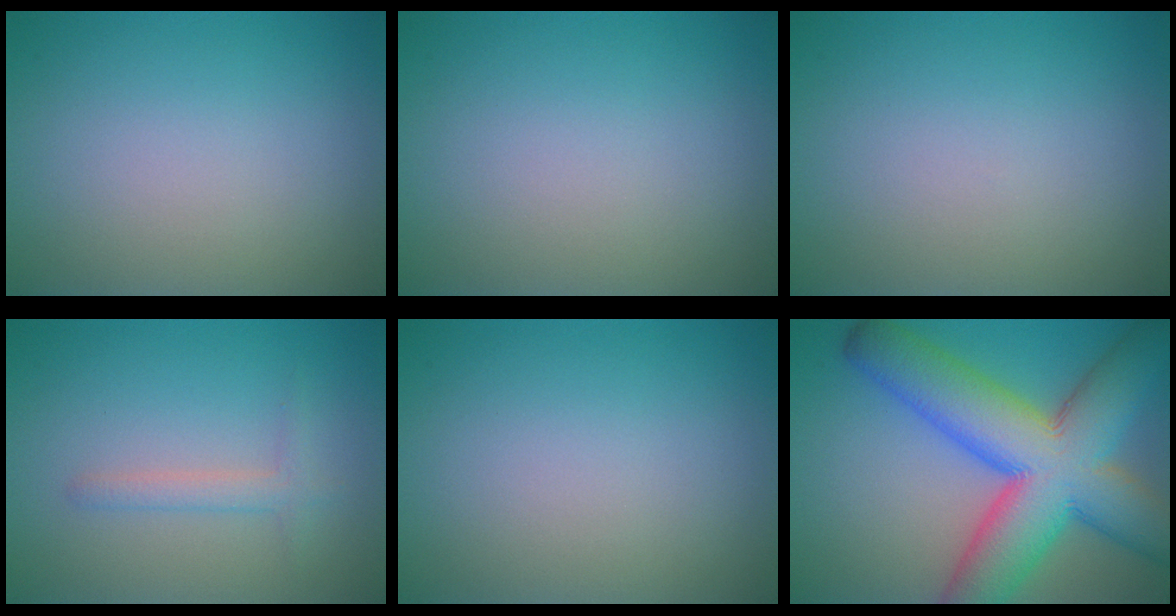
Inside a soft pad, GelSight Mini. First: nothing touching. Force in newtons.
{"total": 0.0}
{"total": 0.0}
{"total": 1.5, "press": 1.5, "slide": 0.0}
{"total": 0.0}
{"total": 13.6, "press": 13.6, "slide": 0.6}